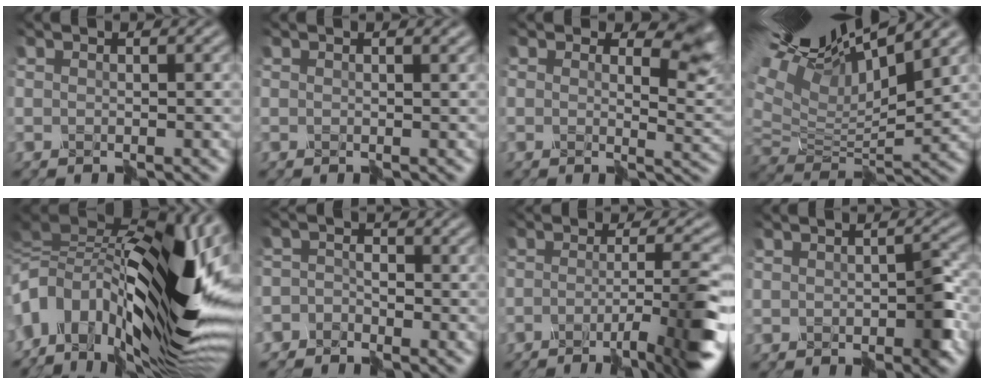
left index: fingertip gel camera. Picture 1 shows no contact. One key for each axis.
{"total": 1.1, "fx": 0.7, "fy": 0.3, "fz": 0.8, "tx": -0.007, "ty": 0.009, "tz": 0.010}
{"total": 5.4, "fx": 2.4, "fy": 3.1, "fz": 3.7, "tx": -0.054, "ty": -0.003, "tz": 0.032}
{"total": 13.3, "fx": 9.7, "fy": 3.6, "fz": 8.4, "tx": -0.198, "ty": 0.047, "tz": 0.162}
{"total": 16.8, "fx": -0.7, "fy": 7.8, "fz": 14.9, "tx": -0.262, "ty": 0.022, "tz": -0.025}
{"total": 2.4, "fx": -2.1, "fy": 0.9, "fz": -0.8, "tx": 0.019, "ty": 0.007, "tz": -0.043}
{"total": 7.3, "fx": -3.9, "fy": 1.3, "fz": 6.0, "tx": -0.088, "ty": 0.007, "tz": -0.068}
{"total": 3.3, "fx": -1.3, "fy": 1.6, "fz": 2.7, "tx": -0.045, "ty": 0.000, "tz": -0.022}